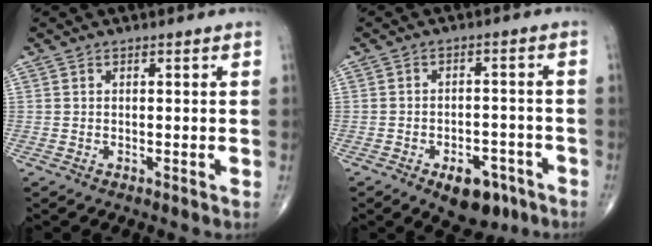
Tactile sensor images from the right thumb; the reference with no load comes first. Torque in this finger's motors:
{"motor_torque": [2.67, 1.07, 0.47, -0.64, 0.18]}